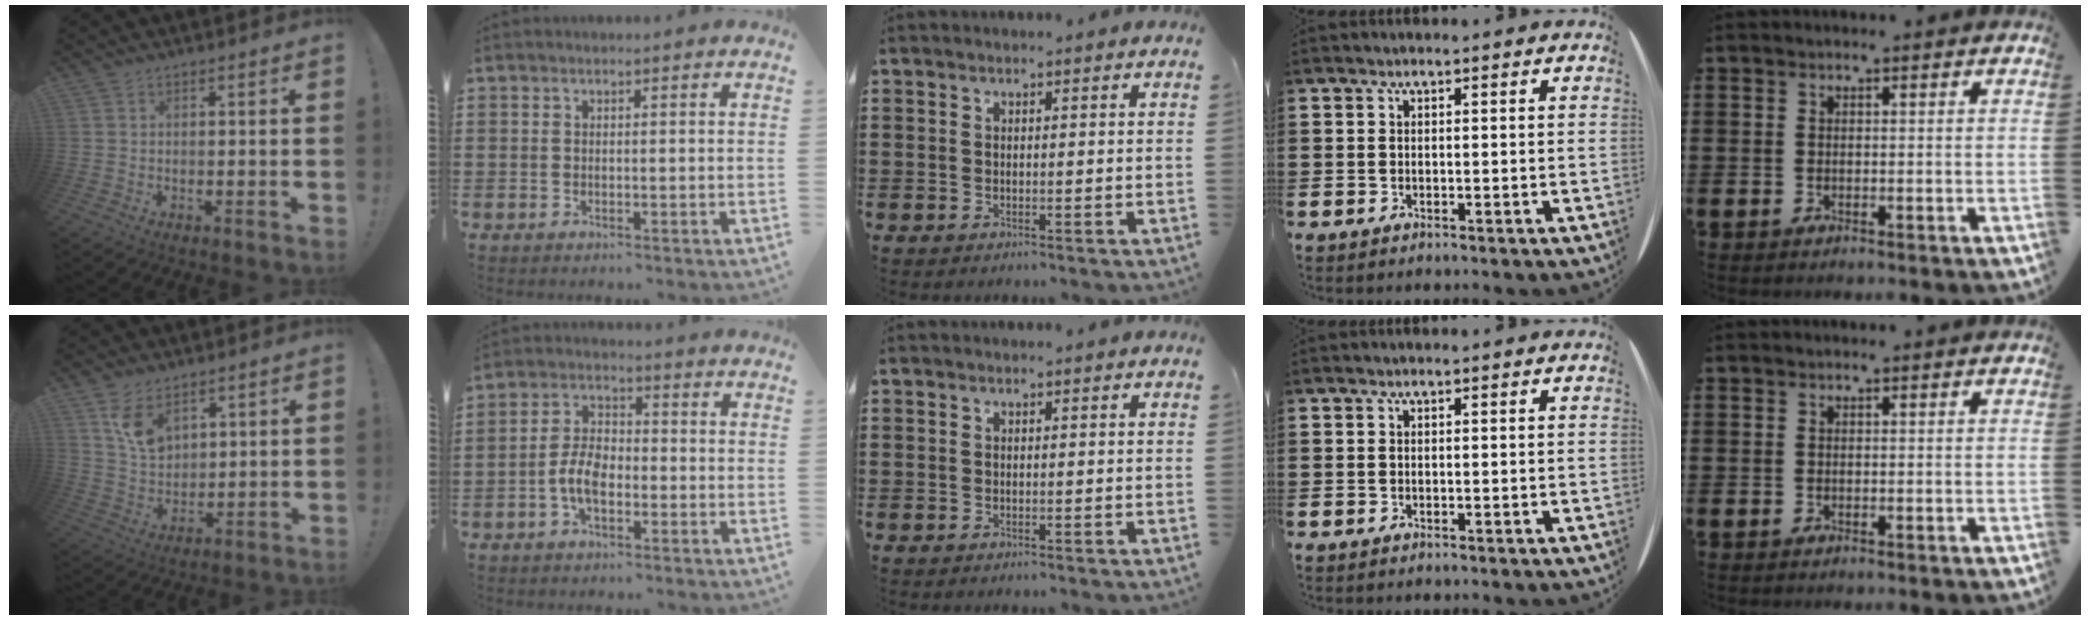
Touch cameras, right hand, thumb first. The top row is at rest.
{"thumb": {"total": 8.9, "force": [5.3, 5.4, 4.6], "torque": [-0.075, -0.026, 0.103]}, "index": {"total": 5.9, "force": [-2.0, 3.1, 4.6], "torque": [-0.114, -0.002, -0.046]}}